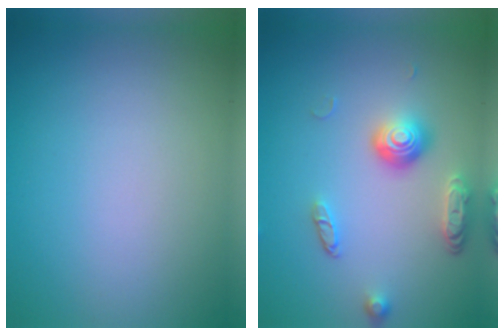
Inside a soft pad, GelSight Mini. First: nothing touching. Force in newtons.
{"total": 3.8, "press": 2.9, "slide": 2.6}